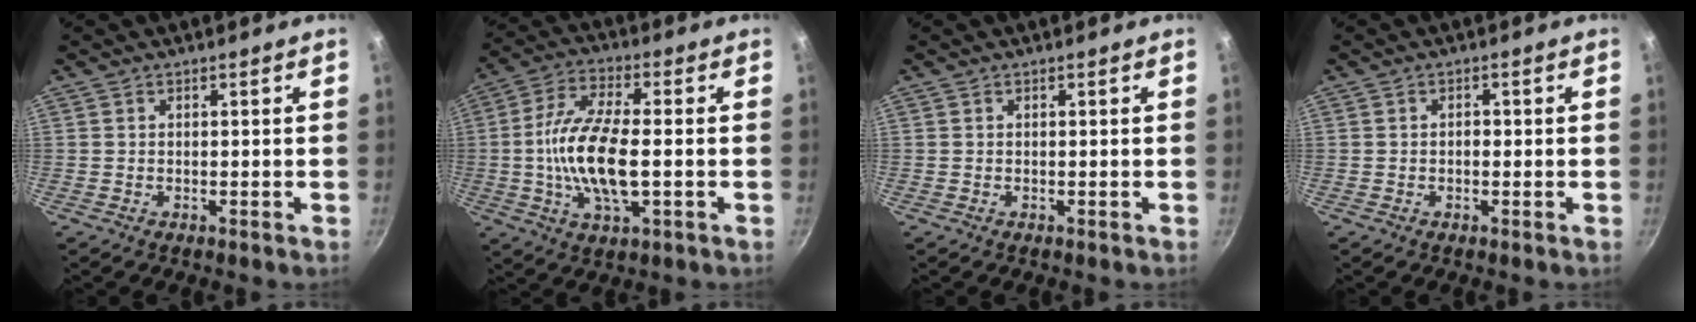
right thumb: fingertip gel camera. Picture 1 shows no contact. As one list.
[{"total": 14.1, "force": [-1.4, 5.4, 13.0], "torque": [-0.255, 0.015, -0.037]}, {"total": 0.0}, {"total": 1.1, "force": [-0.2, 0.7, 0.8], "torque": [-0.010, 0.004, -0.005]}]